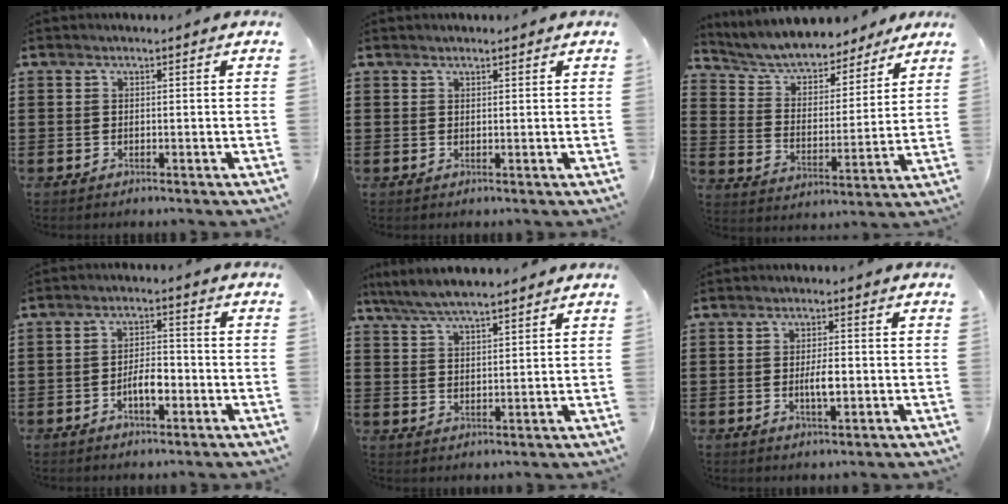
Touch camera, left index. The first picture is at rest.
{"total": 0.9, "force": [0.8, 0.2, 0.2], "torque": [-0.005, -0.001, 0.016]}
{"total": 6.3, "force": [6.0, 1.3, 1.4], "torque": [-0.058, -0.040, 0.102]}
{"total": 4.6, "force": [-1.6, 1.8, 4.0], "torque": [-0.076, 0.005, -0.030]}
{"total": 5.2, "force": [4.8, 0.7, 2.0], "torque": [-0.053, -0.013, 0.087]}
{"total": 3.7, "force": [-0.4, 1.2, 3.5], "torque": [-0.063, 0.002, -0.007]}